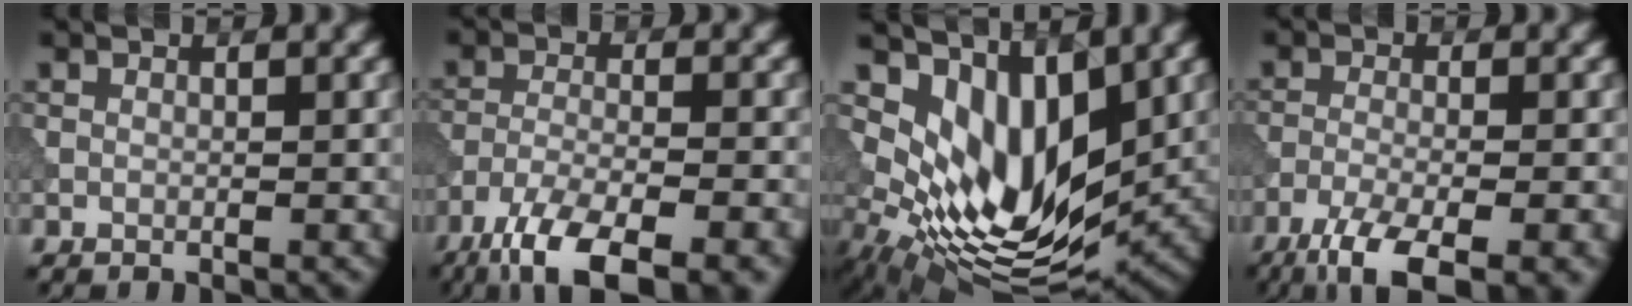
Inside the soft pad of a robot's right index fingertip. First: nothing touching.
{"total": 10.1, "force": [-7.5, 2.7, 6.1], "torque": [-0.117, -0.020, -0.133]}
{"total": 8.7, "force": [3.1, 4.7, 6.7], "torque": [-0.125, -0.021, 0.070]}
{"total": 8.2, "force": [-5.7, 2.3, 5.5], "torque": [-0.103, -0.023, -0.101]}